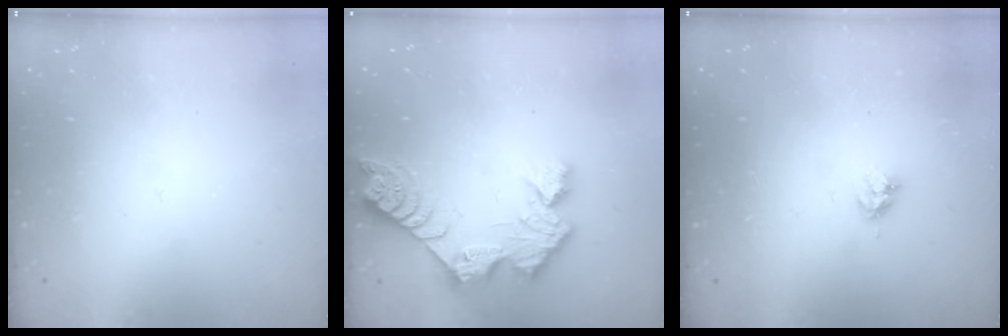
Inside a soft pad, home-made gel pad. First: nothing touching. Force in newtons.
{"total": 10.9, "press": 10.9, "slide": 0.8}
{"total": 3.5, "press": 3.4, "slide": 0.5}